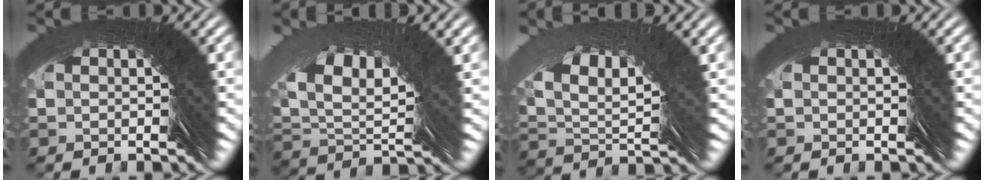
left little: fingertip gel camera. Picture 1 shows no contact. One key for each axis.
{"total": 4.4, "fx": 3.7, "fy": 0.4, "fz": 2.3, "tx": -0.049, "ty": 0.030, "tz": 0.051}
{"total": 4.8, "fx": 4.4, "fy": -0.5, "fz": 1.9, "tx": -0.037, "ty": 0.043, "tz": 0.056}
{"total": 0.0}